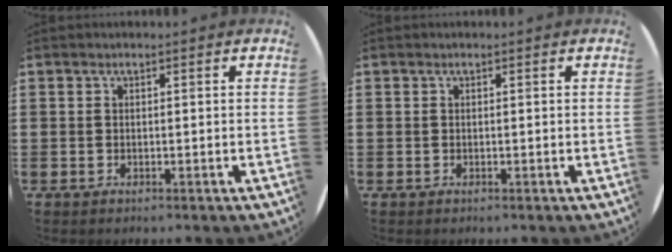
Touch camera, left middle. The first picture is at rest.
{"total": 0.0}